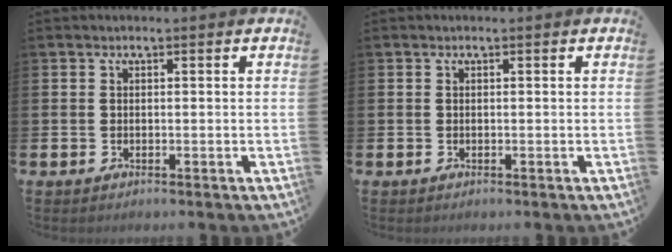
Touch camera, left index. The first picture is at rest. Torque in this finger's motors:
{"motor_torque": [-0.13, -0.07, -0.01, -0.01]}